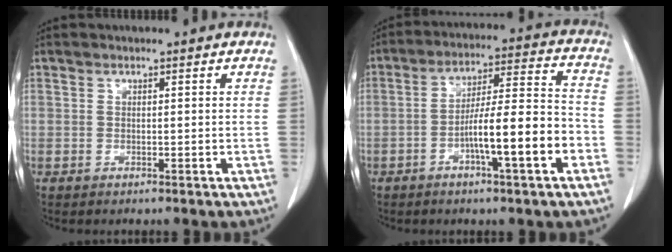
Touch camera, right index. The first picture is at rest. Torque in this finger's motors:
{"motor_torque": [1.10, -0.16, 0.36, 0.11]}